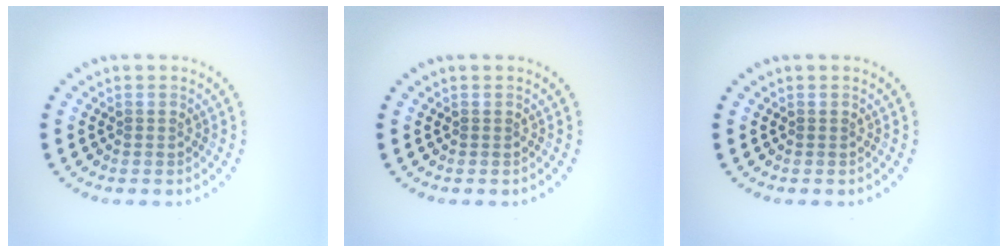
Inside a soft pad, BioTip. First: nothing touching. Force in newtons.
{"total": 0.0}
{"total": 0.0}